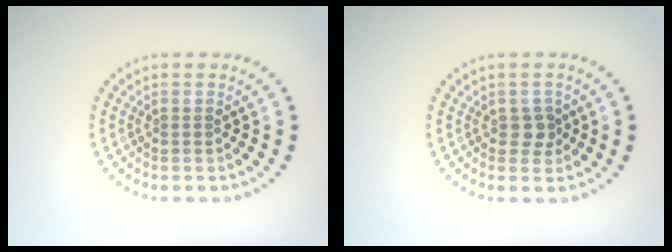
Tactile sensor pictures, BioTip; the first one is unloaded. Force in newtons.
{"total": 1.3, "press": 1.2, "slide": 0.5}